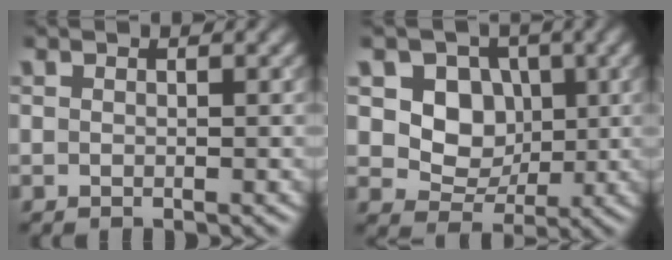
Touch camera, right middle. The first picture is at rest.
{"total": 5.7, "force": [1.1, 4.6, 3.0], "torque": [-0.053, -0.006, 0.011]}